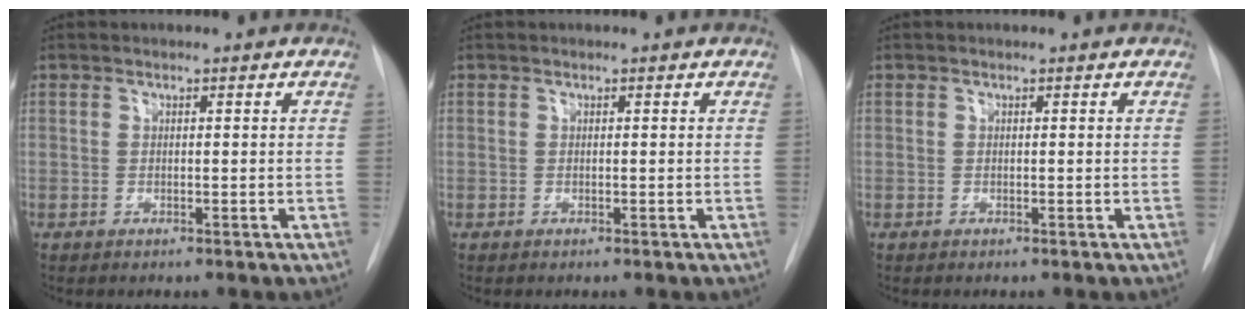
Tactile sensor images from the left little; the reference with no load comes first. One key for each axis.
{"total": 0.0}
{"total": 0.0}